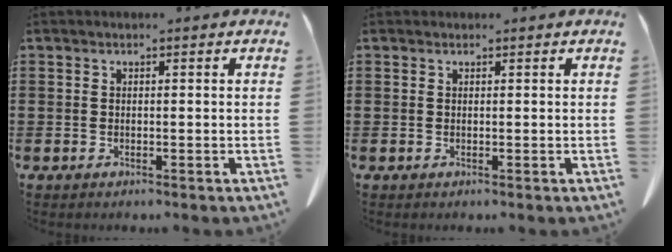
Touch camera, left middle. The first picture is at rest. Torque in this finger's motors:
{"motor_torque": [0.22, 0.18, 0.06, 0.00]}